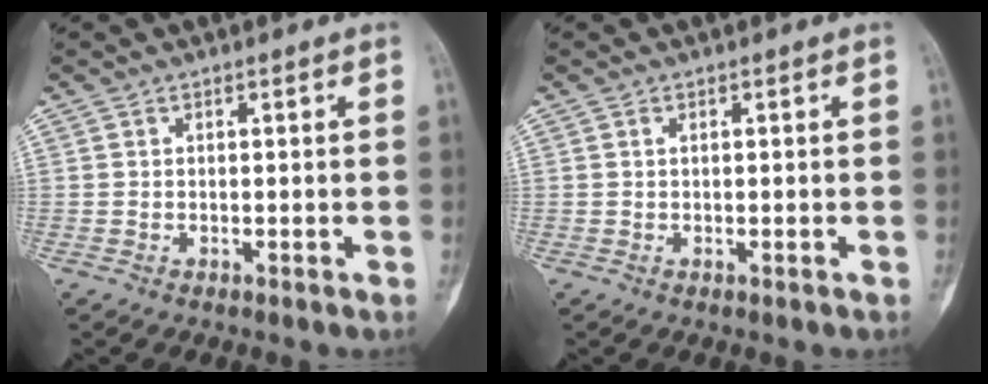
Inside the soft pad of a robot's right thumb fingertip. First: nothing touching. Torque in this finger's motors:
{"motor_torque": [-0.11, -0.18, -0.24, -0.03, 0.03]}